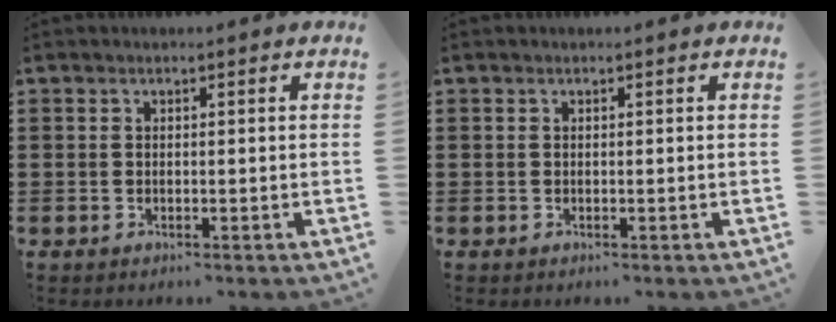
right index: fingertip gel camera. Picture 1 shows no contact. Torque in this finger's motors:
{"motor_torque": [-0.05, 0.10, 0.00, 0.01]}